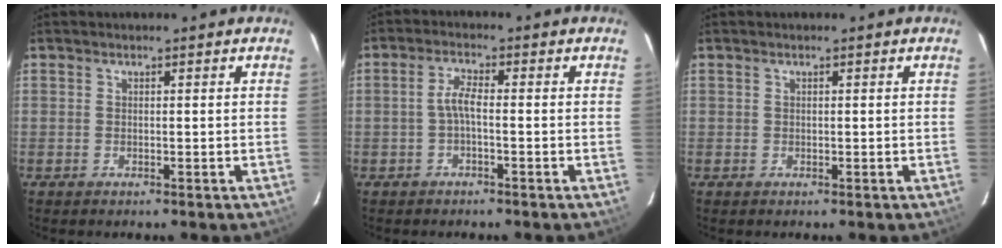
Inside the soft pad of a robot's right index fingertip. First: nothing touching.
{"total": 2.7, "force": [-0.9, 0.4, 2.5], "torque": [-0.056, 0.007, -0.018]}
{"total": 0.0}